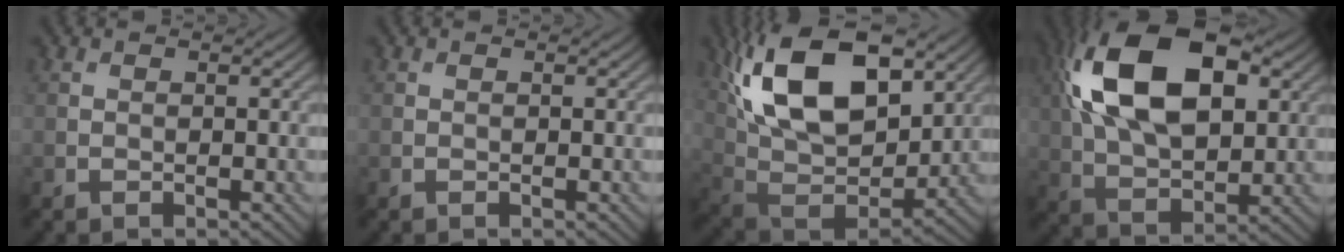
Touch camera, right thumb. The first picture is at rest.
{"total": 0.0}
{"total": 18.6, "force": [7.7, 10.2, 13.5], "torque": [-0.261, 0.029, 0.123]}
{"total": 18.4, "force": [6.0, 10.2, 14.1], "torque": [-0.285, 0.035, 0.089]}